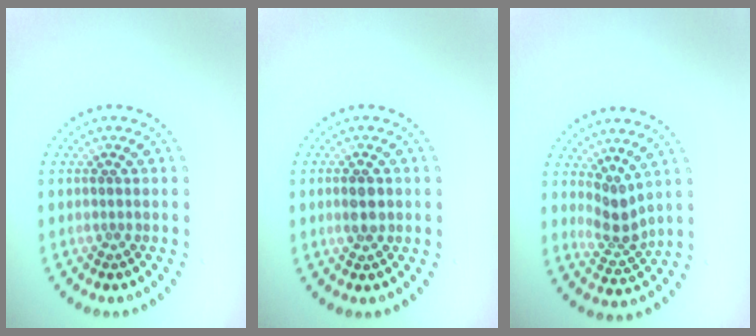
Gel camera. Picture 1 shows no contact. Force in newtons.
{"total": 1.9, "press": 1.9, "slide": 0.4}
{"total": 2.4, "press": 1.7, "slide": 1.7}